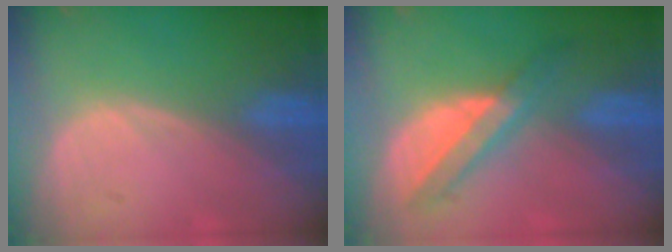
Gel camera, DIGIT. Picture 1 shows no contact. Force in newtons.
{"total": 5.7, "press": 5.5, "slide": 1.3}